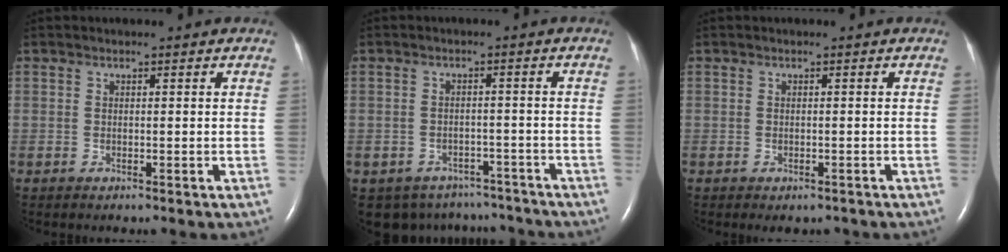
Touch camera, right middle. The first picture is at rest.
{"total": 9.8, "force": [-8.4, 5.0, 1.0], "torque": [-0.019, 0.017, -0.096]}
{"total": 1.6, "force": [-1.2, 0.8, 0.6], "torque": [-0.006, -0.002, -0.012]}